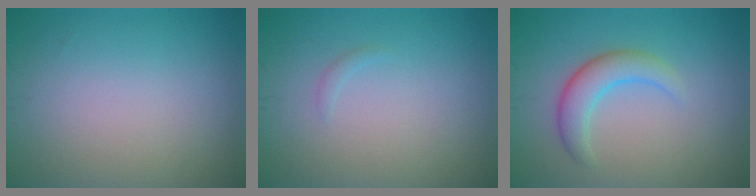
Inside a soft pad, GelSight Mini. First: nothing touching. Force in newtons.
{"total": 0.5, "press": 0.5, "slide": 0.1}
{"total": 3.3, "press": 3.3, "slide": 0.1}